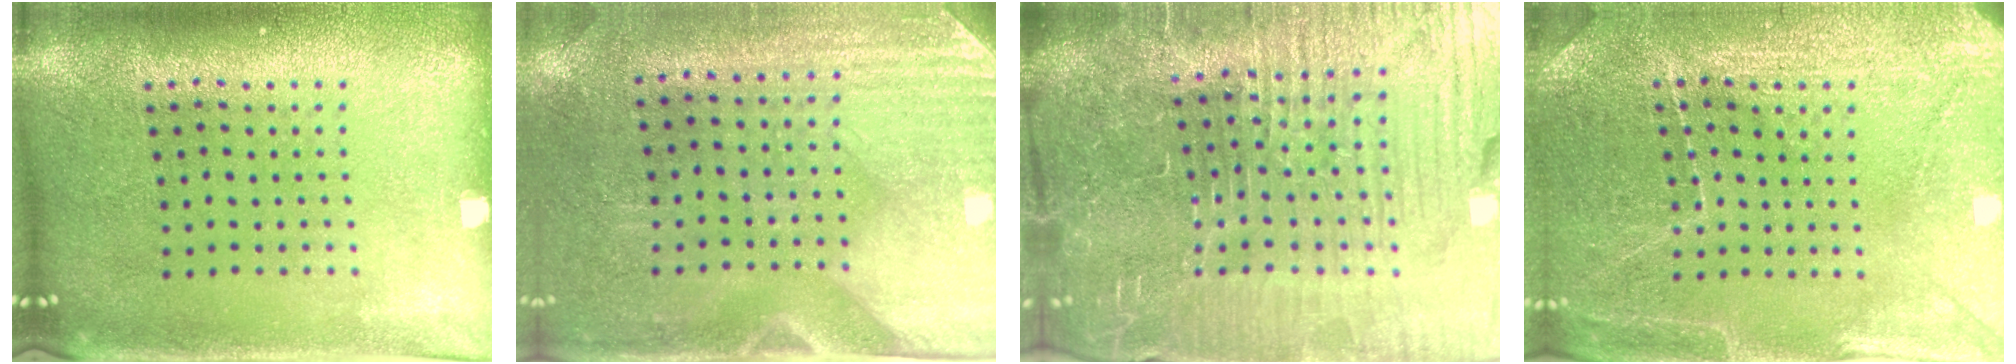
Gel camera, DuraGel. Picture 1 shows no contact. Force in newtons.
{"total": 3.0, "press": 2.6, "slide": 1.5}
{"total": 7.5, "press": 6.6, "slide": 3.5}
{"total": 3.2, "press": 3.2, "slide": 0.4}